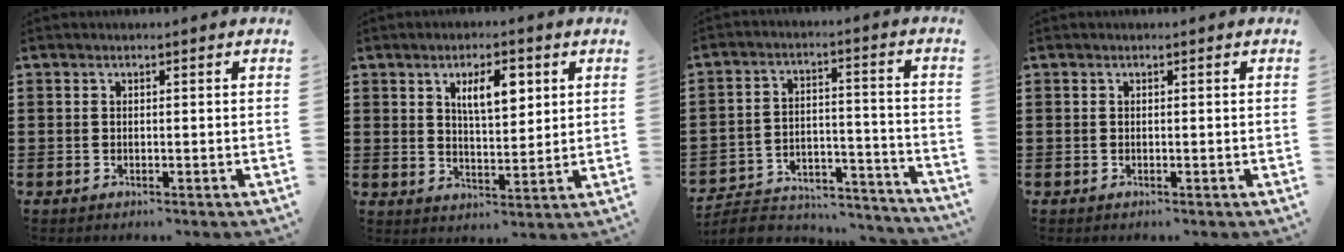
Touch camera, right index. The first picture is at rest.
{"total": 6.5, "force": [2.7, 2.5, 5.3], "torque": [-0.087, 0.000, 0.039]}
{"total": 6.6, "force": [-6.2, 1.4, 1.7], "torque": [-0.033, 0.011, -0.124]}
{"total": 0.0}